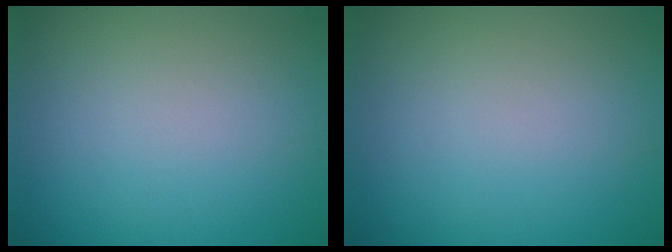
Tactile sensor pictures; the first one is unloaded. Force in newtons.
{"total": 0.0}